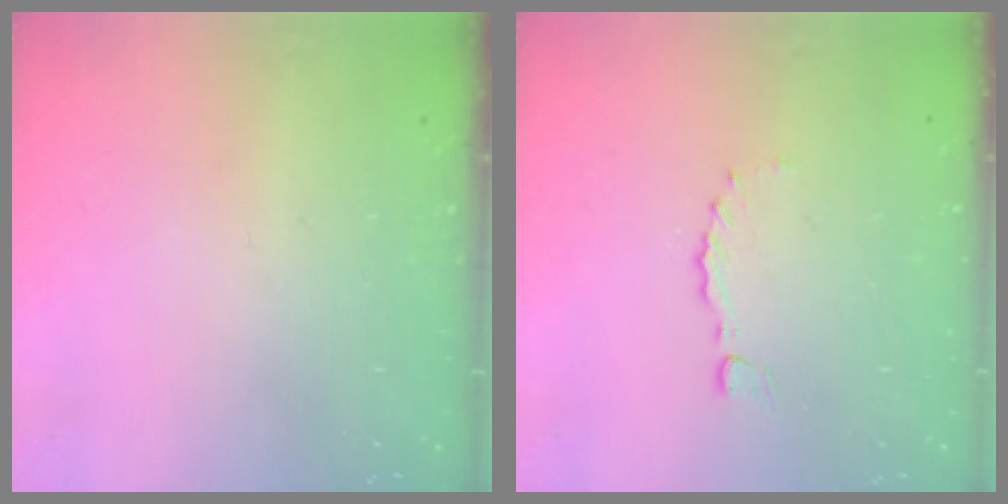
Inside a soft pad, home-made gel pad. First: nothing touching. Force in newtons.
{"total": 0.0}